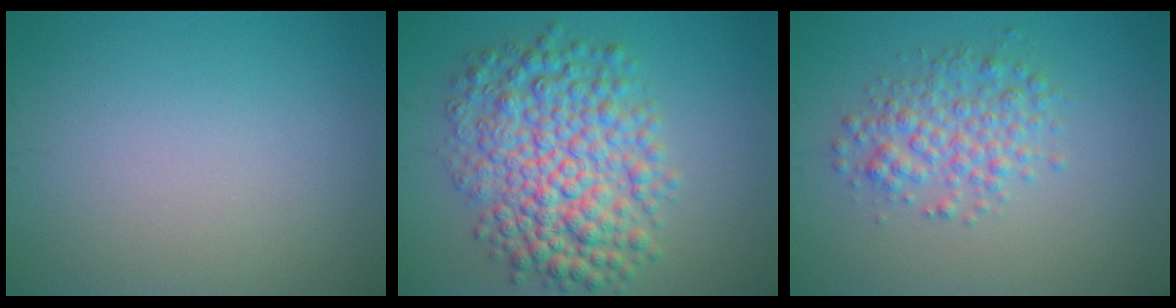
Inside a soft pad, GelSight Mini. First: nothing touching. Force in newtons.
{"total": 8.4, "press": 8.4, "slide": 0.1}
{"total": 3.5, "press": 3.5, "slide": 0.1}